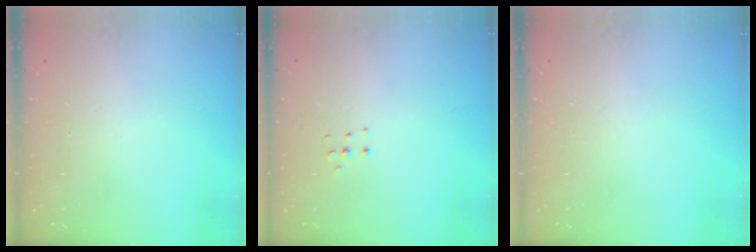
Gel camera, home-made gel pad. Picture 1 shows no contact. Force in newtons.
{"total": 4.0, "press": 4.0, "slide": 0.5}
{"total": 0.0}